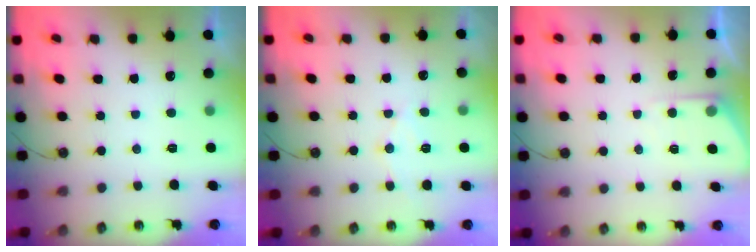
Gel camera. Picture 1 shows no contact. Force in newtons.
{"total": 7.9, "press": 7.9, "slide": 0.7}
{"total": 4.6, "press": 4.6, "slide": 0.5}